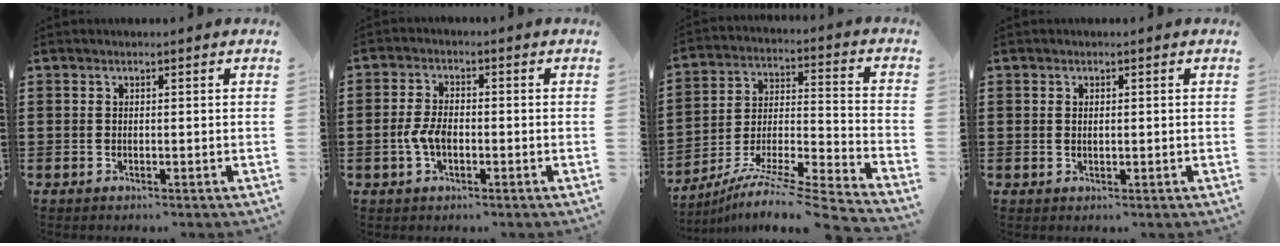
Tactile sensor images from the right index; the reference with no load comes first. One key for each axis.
{"total": 4.2, "fx": -1.1, "fy": 2.2, "fz": 3.4, "tx": -0.082, "ty": -0.002, "tz": -0.025}
{"total": 8.8, "fx": -6.9, "fy": 0.1, "fz": 5.5, "tx": -0.098, "ty": -0.005, "tz": -0.142}
{"total": 0.8, "fx": 0.1, "fy": 0.3, "fz": 0.7, "tx": -0.015, "ty": 0.002, "tz": 0.002}